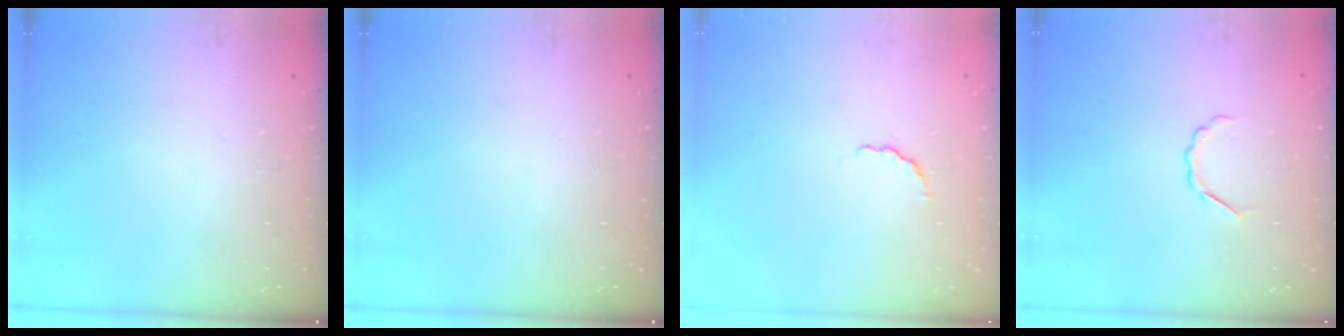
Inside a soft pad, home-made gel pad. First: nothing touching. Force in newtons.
{"total": 0.0}
{"total": 1.8, "press": 1.6, "slide": 0.8}
{"total": 3.7, "press": 3.7, "slide": 0.6}